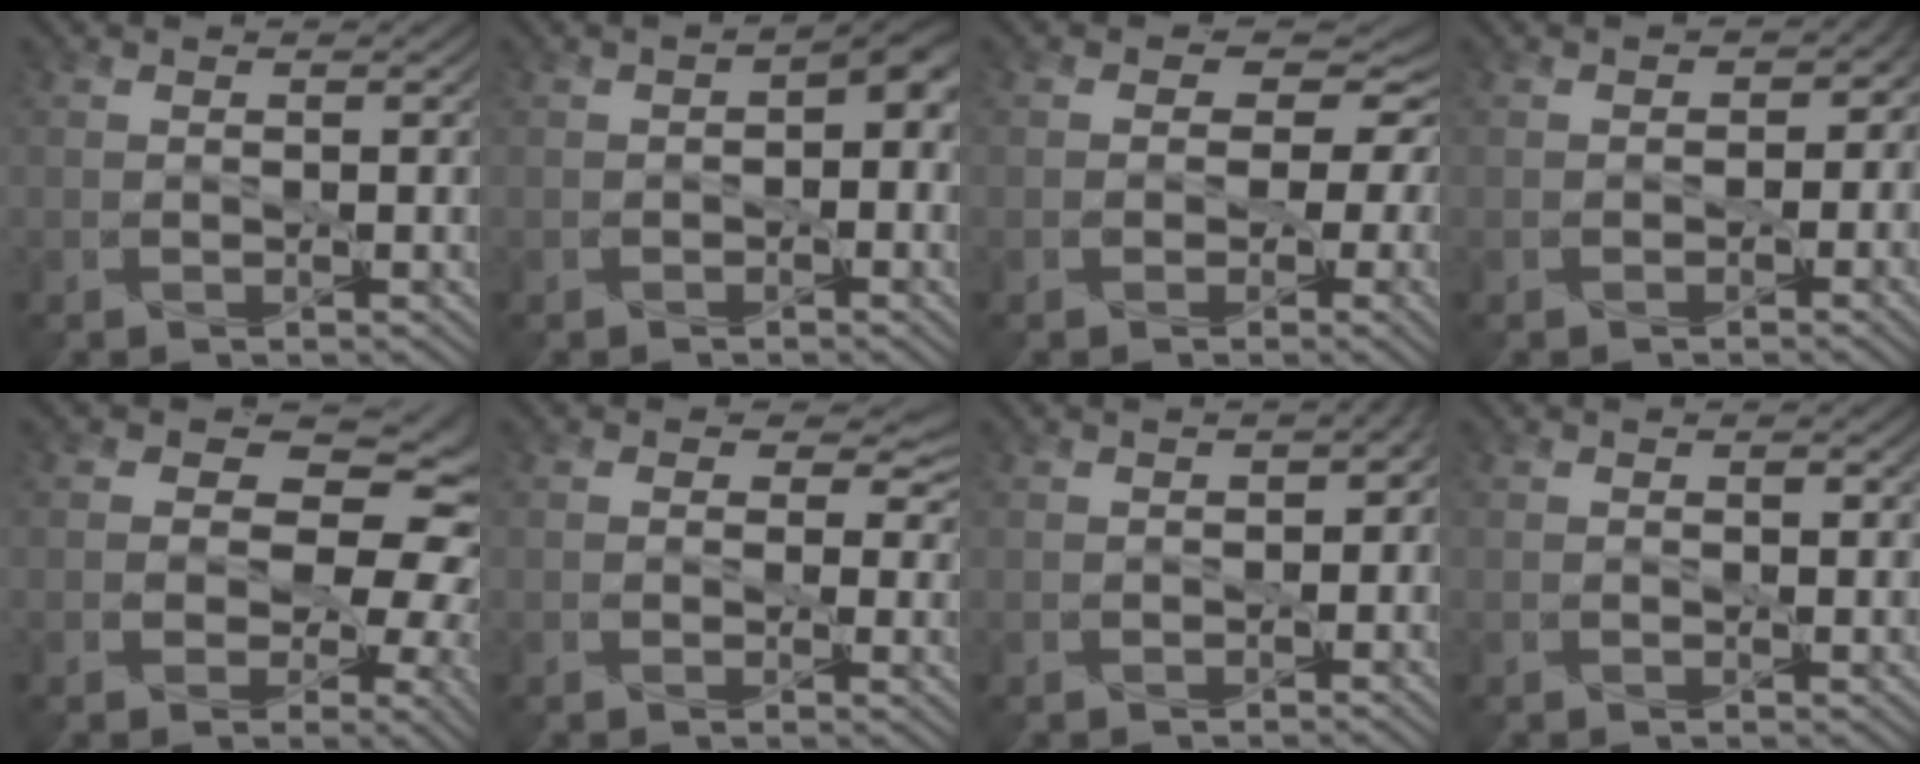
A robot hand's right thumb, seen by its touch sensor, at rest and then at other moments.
{"total": 3.7, "force": [-0.1, 2.3, 3.0], "torque": [-0.037, -0.002, -0.003]}
{"total": 6.3, "force": [0.0, 5.2, 3.5], "torque": [-0.032, 0.006, -0.015]}
{"total": 2.2, "force": [-0.6, 2.1, 0.7], "torque": [0.002, -0.005, -0.008]}
{"total": 13.7, "force": [1.8, 9.8, 9.4], "torque": [-0.118, 0.005, 0.017]}
{"total": 3.6, "force": [1.3, 2.8, 1.9], "torque": [-0.026, -0.010, 0.004]}
{"total": 2.5, "force": [-0.2, 1.9, 1.6], "torque": [-0.016, -0.009, -0.002]}
{"total": 0.7, "force": [0.3, 0.3, 0.5], "torque": [-0.003, -0.003, 0.003]}